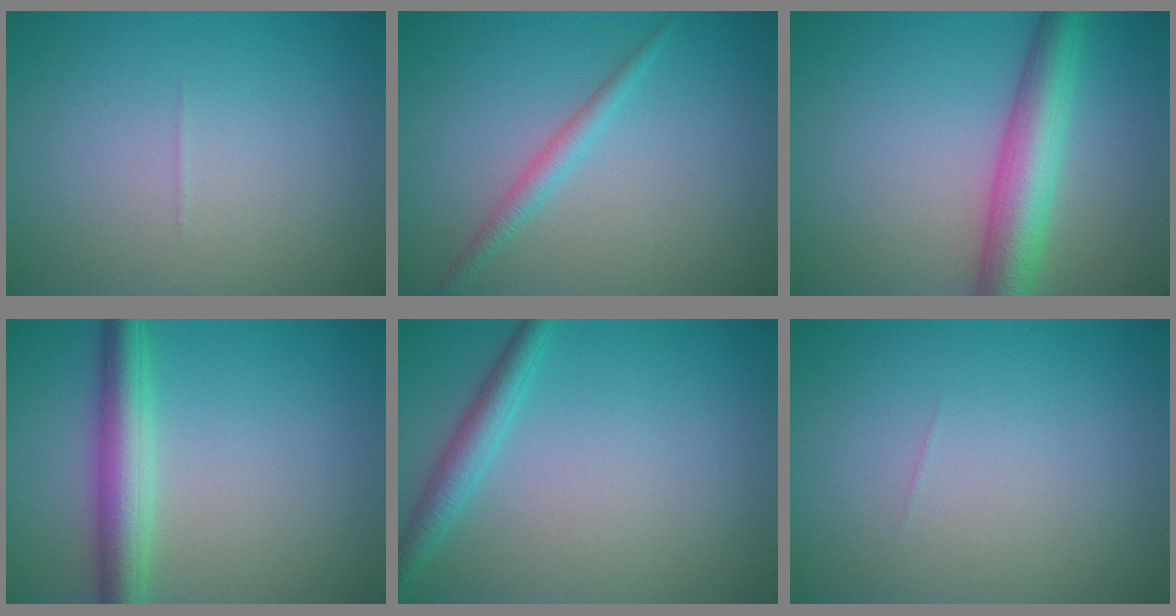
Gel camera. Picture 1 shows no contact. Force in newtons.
{"total": 1.7, "press": 1.7, "slide": 0.1}
{"total": 6.0, "press": 6.0, "slide": 0.1}
{"total": 4.6, "press": 4.6, "slide": 0.1}
{"total": 2.5, "press": 2.5, "slide": 0.1}
{"total": 0.0}